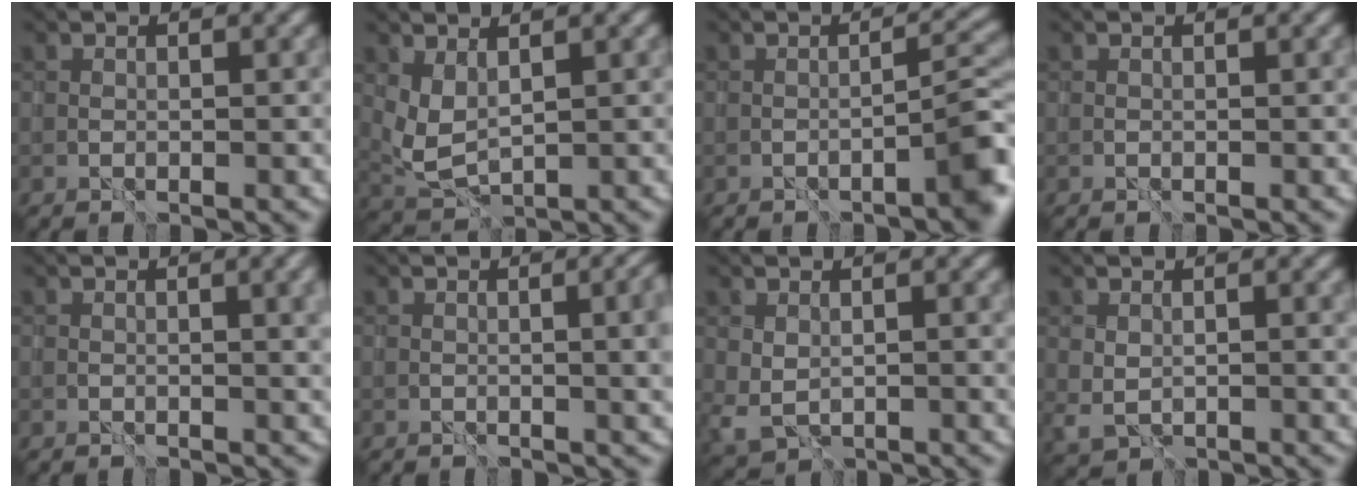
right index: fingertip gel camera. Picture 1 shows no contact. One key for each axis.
{"total": 2.7, "fx": 1.4, "fy": 1.4, "fz": 1.9, "tx": -0.051, "ty": -0.005, "tz": 0.032}
{"total": 3.5, "fx": -1.7, "fy": 0.3, "fz": 3.0, "tx": -0.036, "ty": 0.013, "tz": -0.026}
{"total": 0.0}
{"total": 3.9, "fx": 1.0, "fy": 1.4, "fz": 3.5, "tx": -0.034, "ty": 0.002, "tz": 0.021}
{"total": 5.6, "fx": 0.5, "fy": 2.2, "fz": 5.1, "tx": -0.041, "ty": 0.001, "tz": 0.013}
{"total": 2.2, "fx": 0.8, "fy": 1.4, "fz": 1.5, "tx": -0.038, "ty": -0.006, "tz": 0.021}
{"total": 1.8, "fx": 0.7, "fy": 1.2, "fz": 1.2, "tx": -0.029, "ty": -0.006, "tz": 0.020}